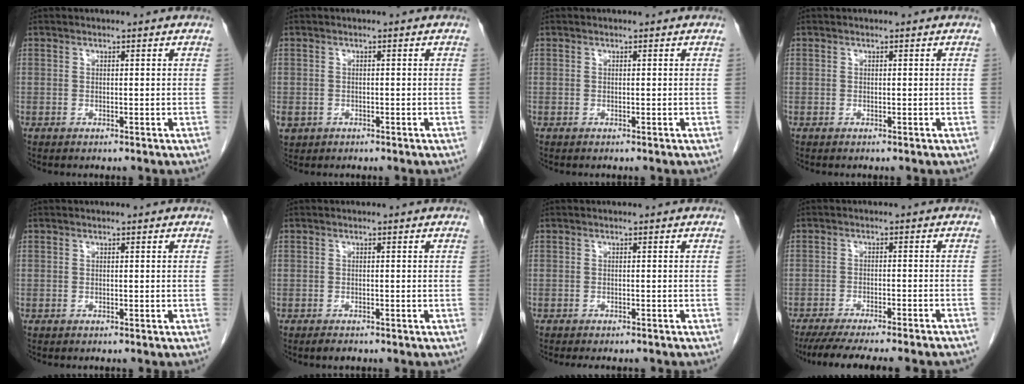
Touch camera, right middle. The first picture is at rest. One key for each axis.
{"total": 3.0, "fx": -1.5, "fy": 2.5, "fz": 0.8, "tx": -0.015, "ty": -0.001, "tz": -0.019}
{"total": 0.0}
{"total": 0.0}
{"total": 0.0}
{"total": 1.3, "fx": -1.1, "fy": 0.6, "fz": 0.5, "tx": -0.013, "ty": -0.002, "tz": -0.013}
{"total": 5.8, "fx": -5.1, "fy": 1.6, "fz": 2.2, "tx": -0.021, "ty": -0.004, "tz": -0.063}
{"total": 18.9, "fx": -16.8, "fy": 1.3, "fz": 8.5, "tx": -0.112, "ty": -0.030, "tz": -0.220}